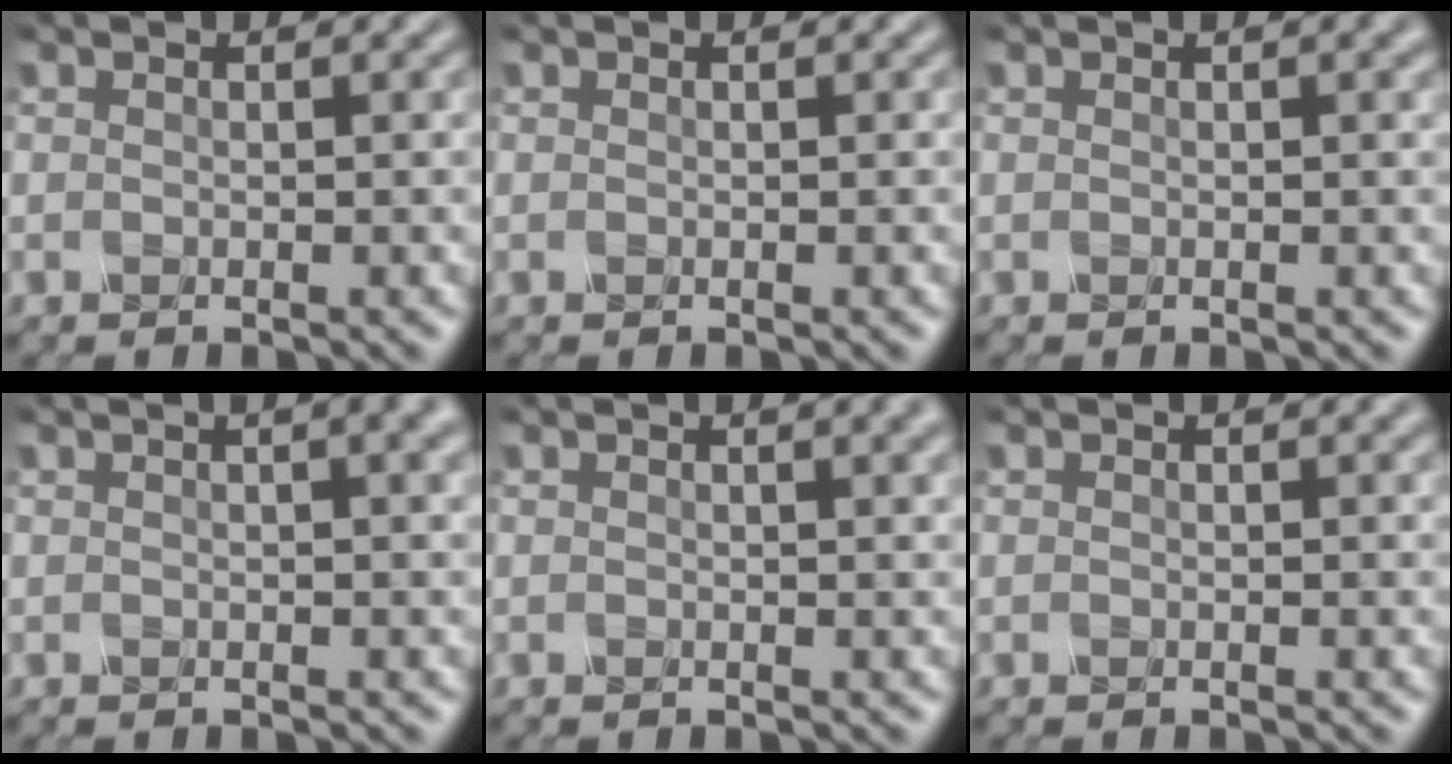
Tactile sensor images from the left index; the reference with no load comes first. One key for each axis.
{"total": 0.0}
{"total": 1.3, "fx": 0.5, "fy": 0.2, "fz": 1.1, "tx": -0.015, "ty": 0.006, "tz": 0.008}
{"total": 5.5, "fx": 2.3, "fy": 2.4, "fz": 4.3, "tx": -0.026, "ty": 0.029, "tz": 0.001}
{"total": 2.7, "fx": 1.3, "fy": 0.9, "fz": 2.2, "tx": -0.015, "ty": 0.005, "tz": 0.014}
{"total": 0.7, "fx": 0.4, "fy": 0.1, "fz": 0.5, "tx": -0.004, "ty": 0.004, "tz": 0.006}